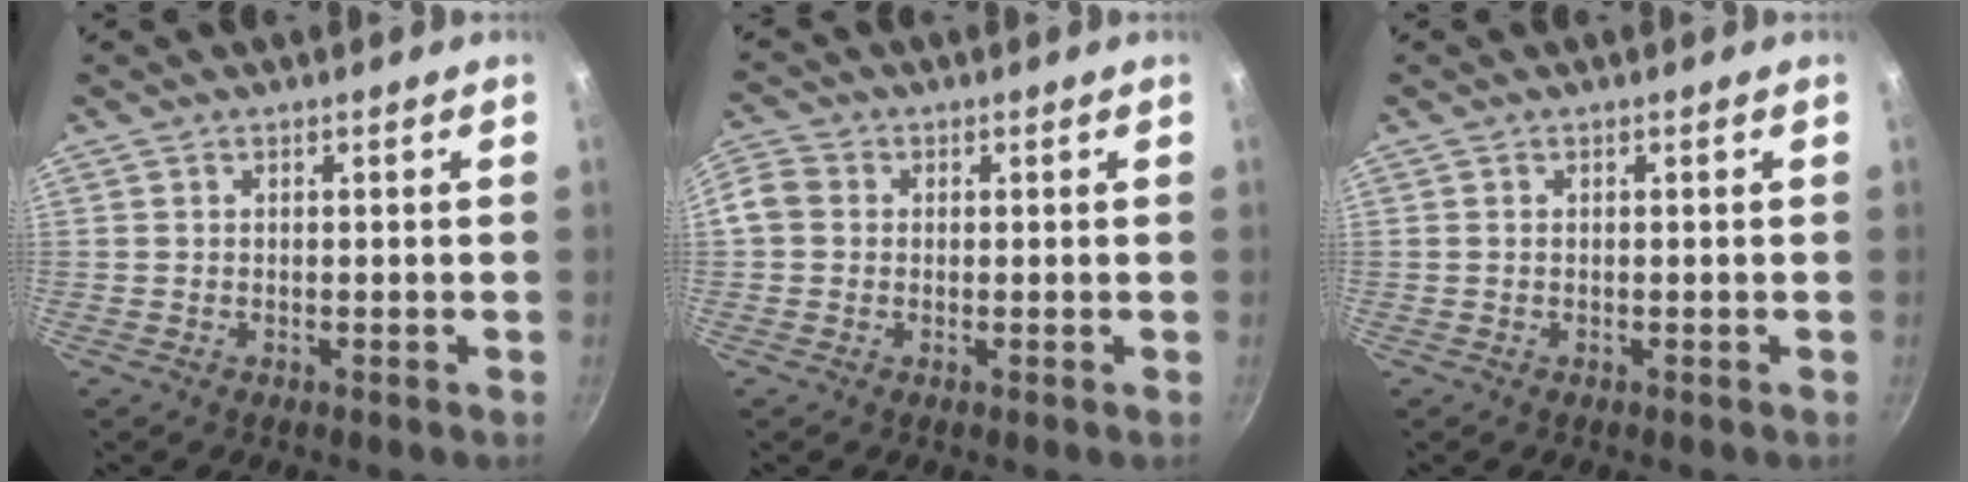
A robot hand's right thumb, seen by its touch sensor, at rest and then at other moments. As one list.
[{"total": 7.3, "force": [0.4, 6.4, 3.5], "torque": [-0.081, 0.019, -0.009]}, {"total": 0.0}]